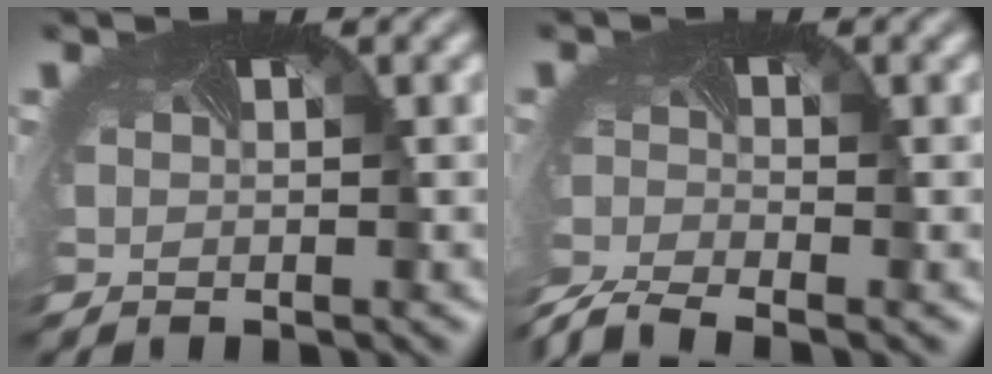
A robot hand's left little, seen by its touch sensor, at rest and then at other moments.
{"total": 4.5, "force": [-4.1, 0.7, 1.7], "torque": [-0.046, -0.028, -0.084]}